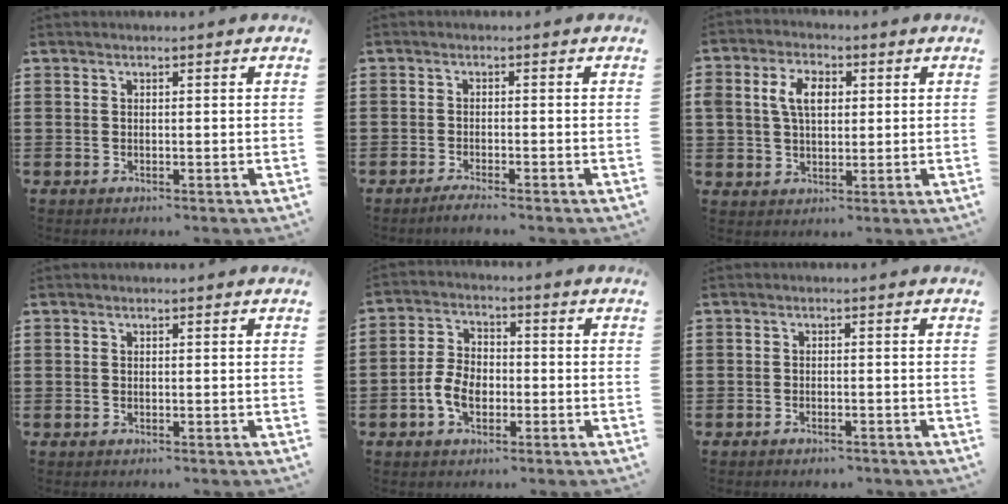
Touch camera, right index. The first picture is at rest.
{"total": 1.7, "force": [-1.5, -0.3, 0.5], "torque": [-0.009, -0.003, -0.028]}
{"total": 5.8, "force": [1.4, 3.9, 4.0], "torque": [-0.099, 0.014, 0.018]}
{"total": 0.0}
{"total": 5.8, "force": [-2.0, 3.8, 3.9], "torque": [-0.098, 0.003, -0.044]}
{"total": 1.1, "force": [-1.1, 0.1, 0.3], "torque": [-0.011, -0.004, -0.020]}